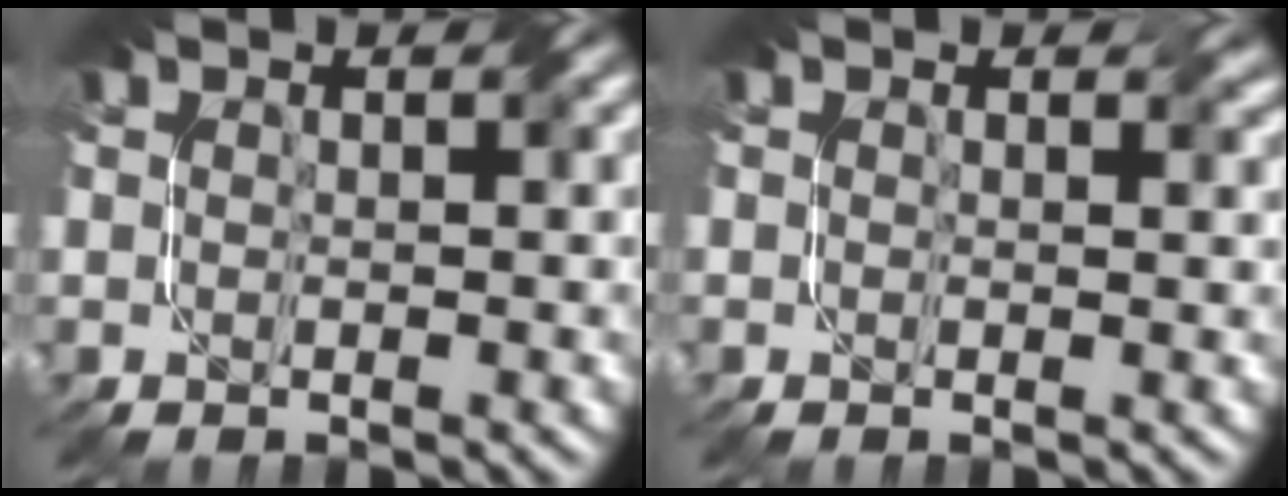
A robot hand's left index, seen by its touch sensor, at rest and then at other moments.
{"total": 0.6, "force": [0.4, 0.4, 0.3], "torque": [-0.001, -0.002, 0.005]}